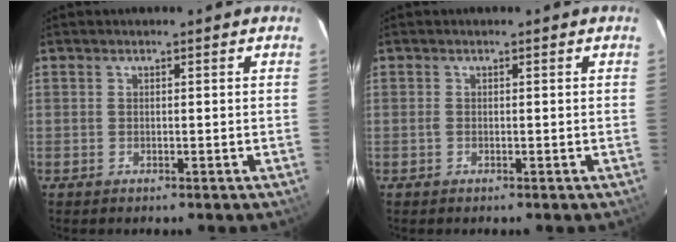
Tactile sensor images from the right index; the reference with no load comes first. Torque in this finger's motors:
{"motor_torque": [0.10, -0.02, 0.08, 0.03]}